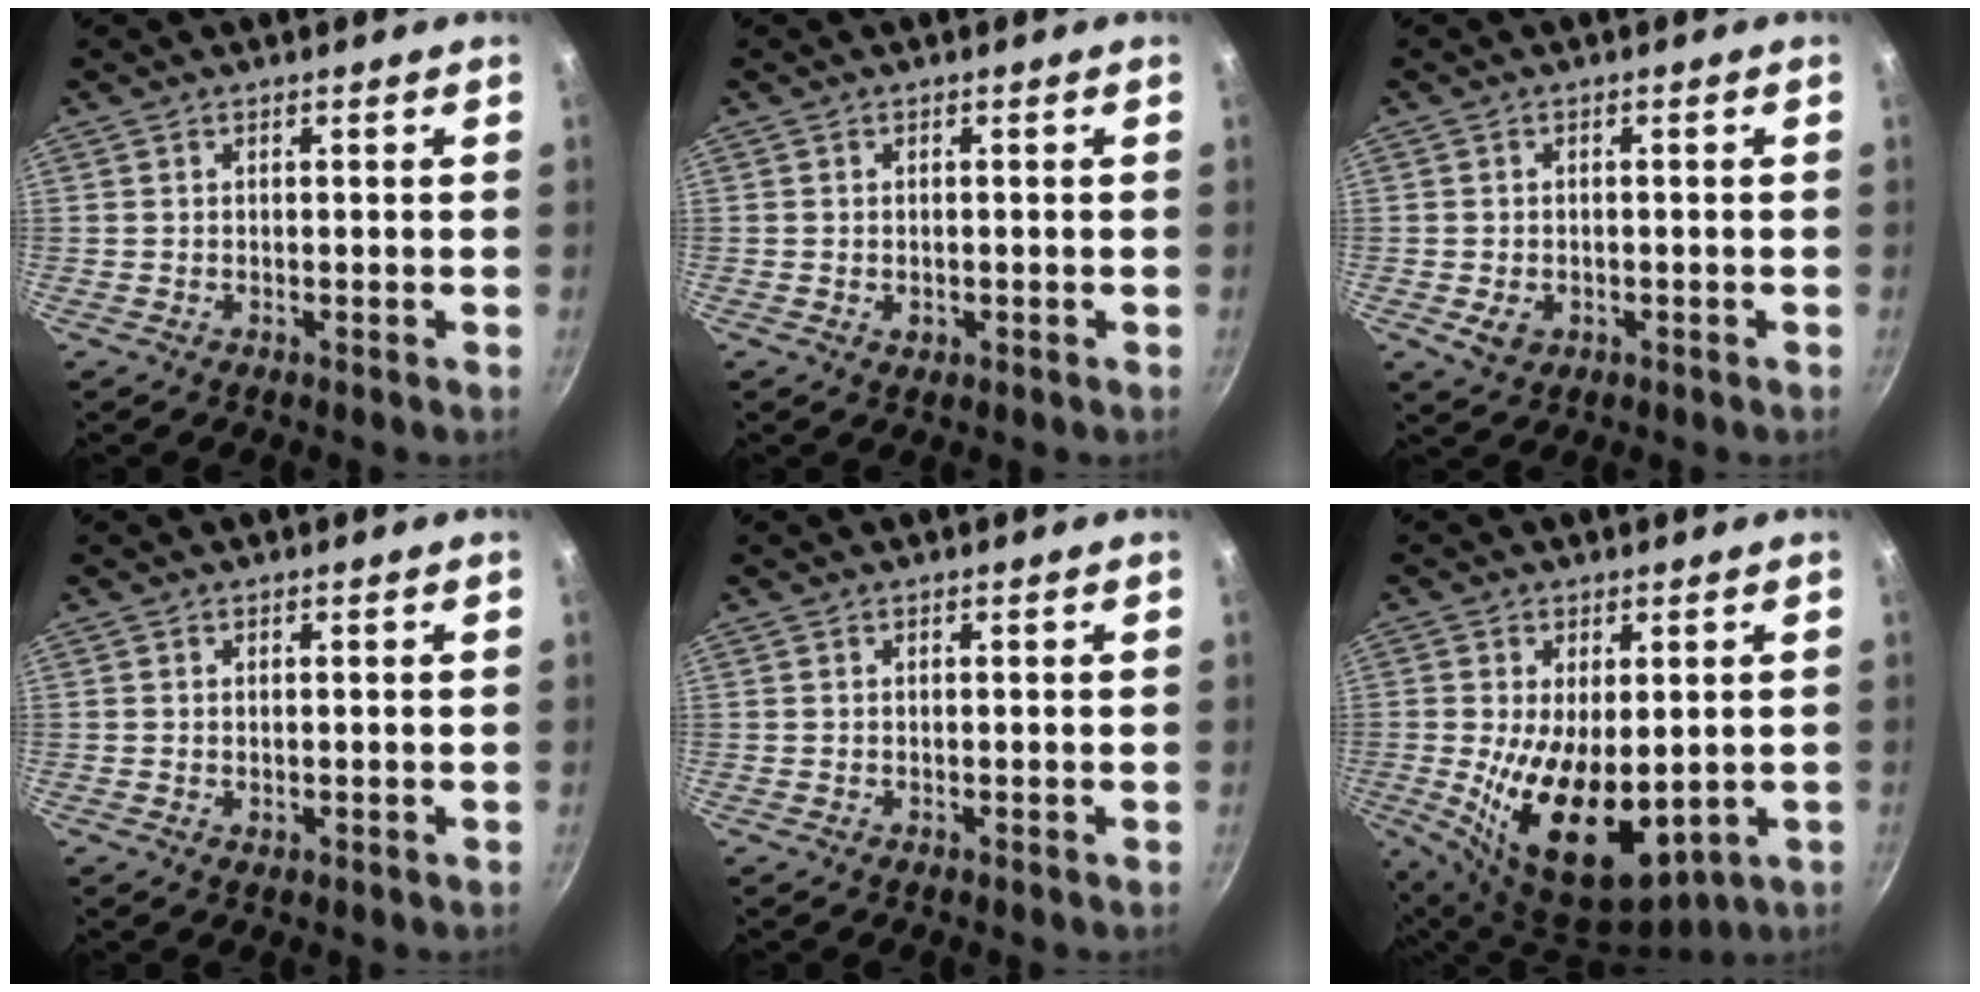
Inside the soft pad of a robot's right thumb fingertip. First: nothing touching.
{"total": 1.6, "force": [-0.4, 1.2, 1.0], "torque": [-0.014, 0.000, -0.006]}
{"total": 3.9, "force": [-1.1, 3.0, 2.3], "torque": [-0.034, 0.002, -0.011]}
{"total": 0.6, "force": [0.0, 0.4, 0.5], "torque": [-0.006, 0.000, 0.000]}
{"total": 0.0}
{"total": 15.6, "force": [-1.2, 8.5, 13.0], "torque": [-0.213, -0.028, 0.001]}